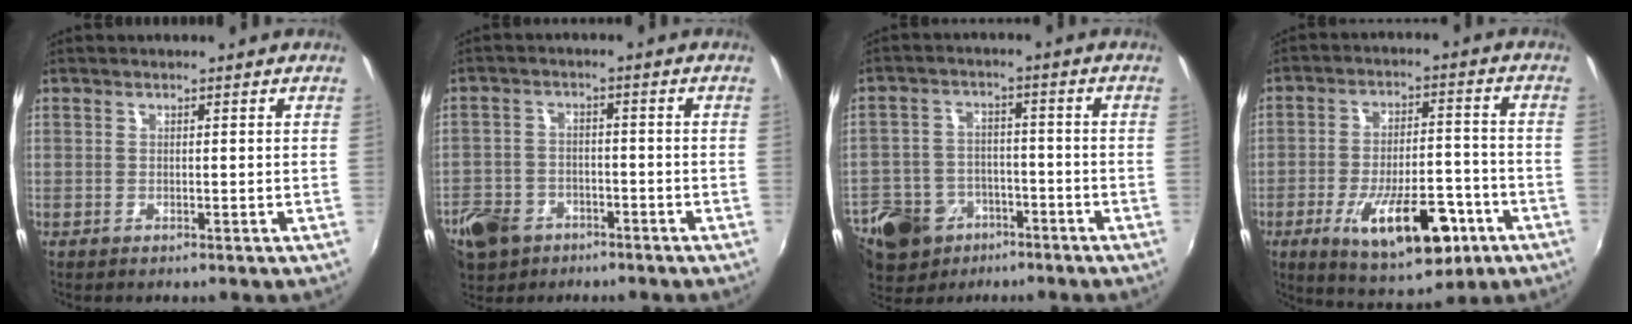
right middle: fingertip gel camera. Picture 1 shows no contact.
{"total": 12.7, "force": [-7.1, 9.1, 5.2], "torque": [-0.155, 0.001, -0.117]}
{"total": 18.8, "force": [-10.5, 13.2, 8.2], "torque": [-0.232, -0.004, -0.160]}
{"total": 15.9, "force": [-7.4, 6.1, 12.7], "torque": [-0.222, -0.010, -0.100]}